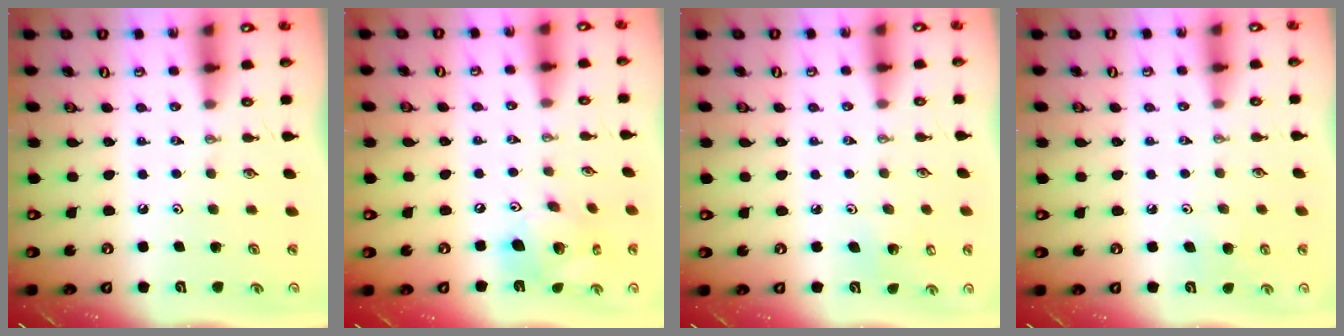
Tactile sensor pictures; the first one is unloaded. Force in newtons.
{"total": 15.2, "press": 15.1, "slide": 2.1}
{"total": 3.0, "press": 3.0, "slide": 0.5}
{"total": 4.4, "press": 4.4, "slide": 0.4}